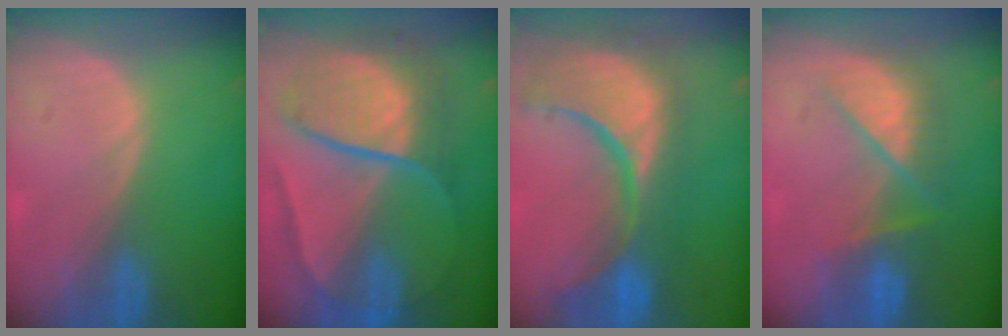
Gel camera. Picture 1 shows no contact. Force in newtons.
{"total": 10.2, "press": 10.1, "slide": 1.1}
{"total": 15.1, "press": 12.0, "slide": 9.1}
{"total": 7.3, "press": 7.1, "slide": 1.7}